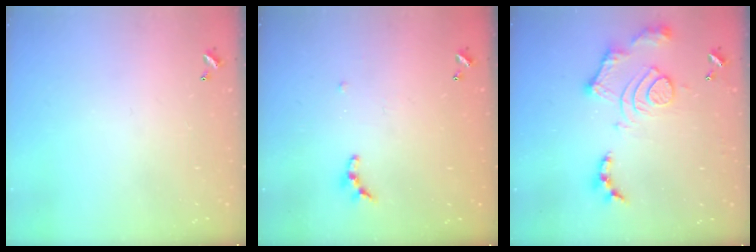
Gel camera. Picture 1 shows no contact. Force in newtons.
{"total": 5.5, "press": 5.5, "slide": 0.4}
{"total": 14.9, "press": 14.9, "slide": 1.1}